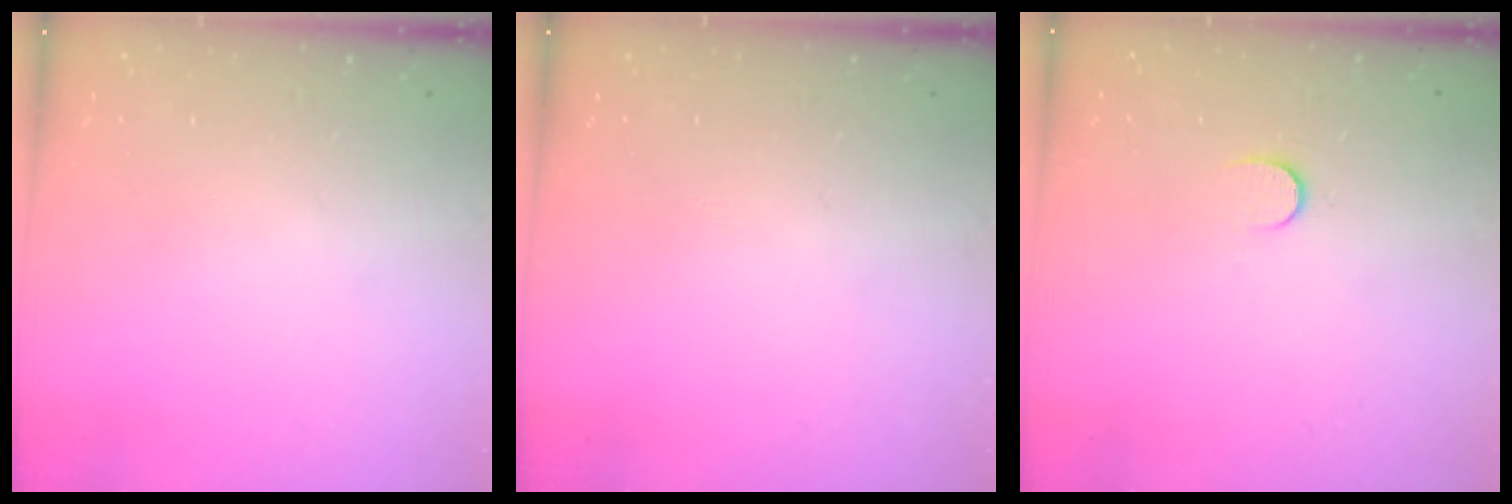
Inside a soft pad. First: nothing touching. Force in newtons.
{"total": 0.0}
{"total": 6.3, "press": 6.3, "slide": 0.5}